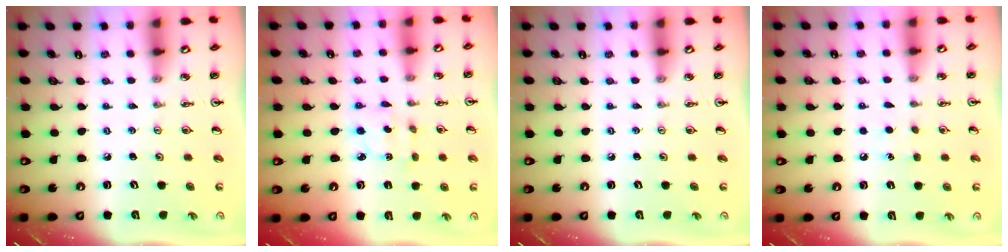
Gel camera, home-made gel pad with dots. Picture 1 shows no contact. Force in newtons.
{"total": 2.5, "press": 2.5, "slide": 0.2}
{"total": 0.0}
{"total": 5.2, "press": 5.2, "slide": 0.5}